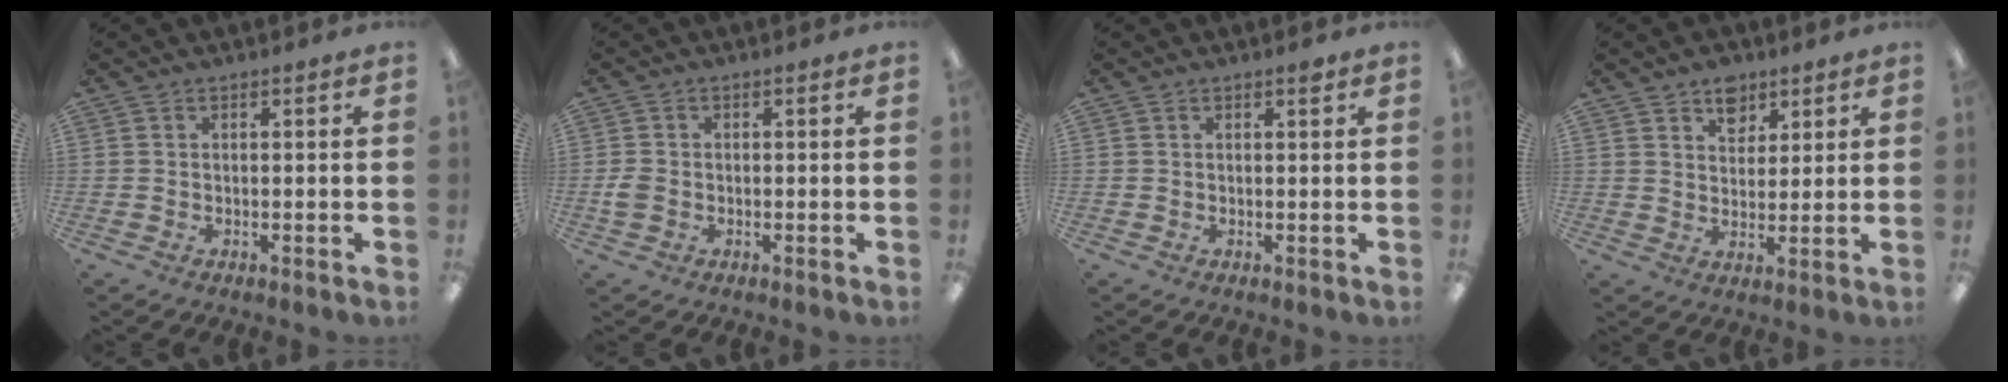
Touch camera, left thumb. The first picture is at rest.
{"total": 2.7, "force": [-0.6, 2.1, 1.7], "torque": [-0.027, 0.005, -0.010]}
{"total": 1.0, "force": [0.7, 0.2, 0.7], "torque": [-0.007, -0.003, 0.010]}
{"total": 6.4, "force": [4.6, 4.1, 1.8], "torque": [-0.012, -0.023, 0.080]}